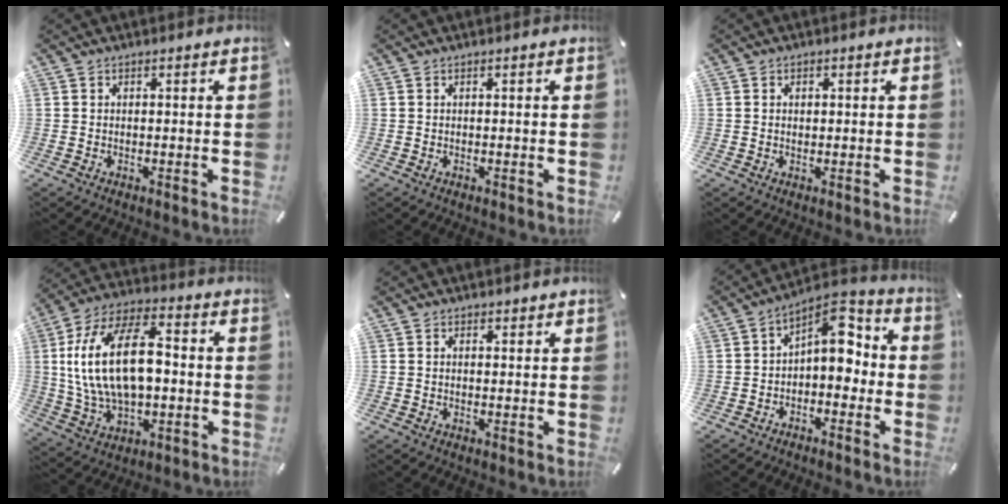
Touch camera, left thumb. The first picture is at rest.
{"total": 0.0}
{"total": 1.0, "force": [0.1, 0.9, 0.5], "torque": [-0.004, 0.000, 0.000]}
{"total": 21.0, "force": [1.0, 12.7, 16.7], "torque": [-0.339, 0.012, 0.017]}
{"total": 1.0, "force": [0.6, 0.7, 0.2], "torque": [0.004, -0.002, 0.011]}
{"total": 8.8, "force": [1.2, 5.3, 6.9], "torque": [-0.083, -0.019, 0.013]}